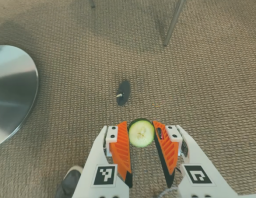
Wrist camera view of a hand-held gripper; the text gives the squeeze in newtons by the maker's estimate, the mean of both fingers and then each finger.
{"total": 8.3, "left": 8.2, "right": 8.4}